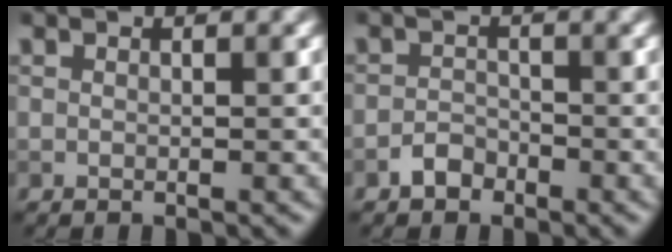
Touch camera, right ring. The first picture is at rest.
{"total": 1.7, "force": [-1.2, 1.1, 0.5], "torque": [-0.003, 0.005, -0.023]}